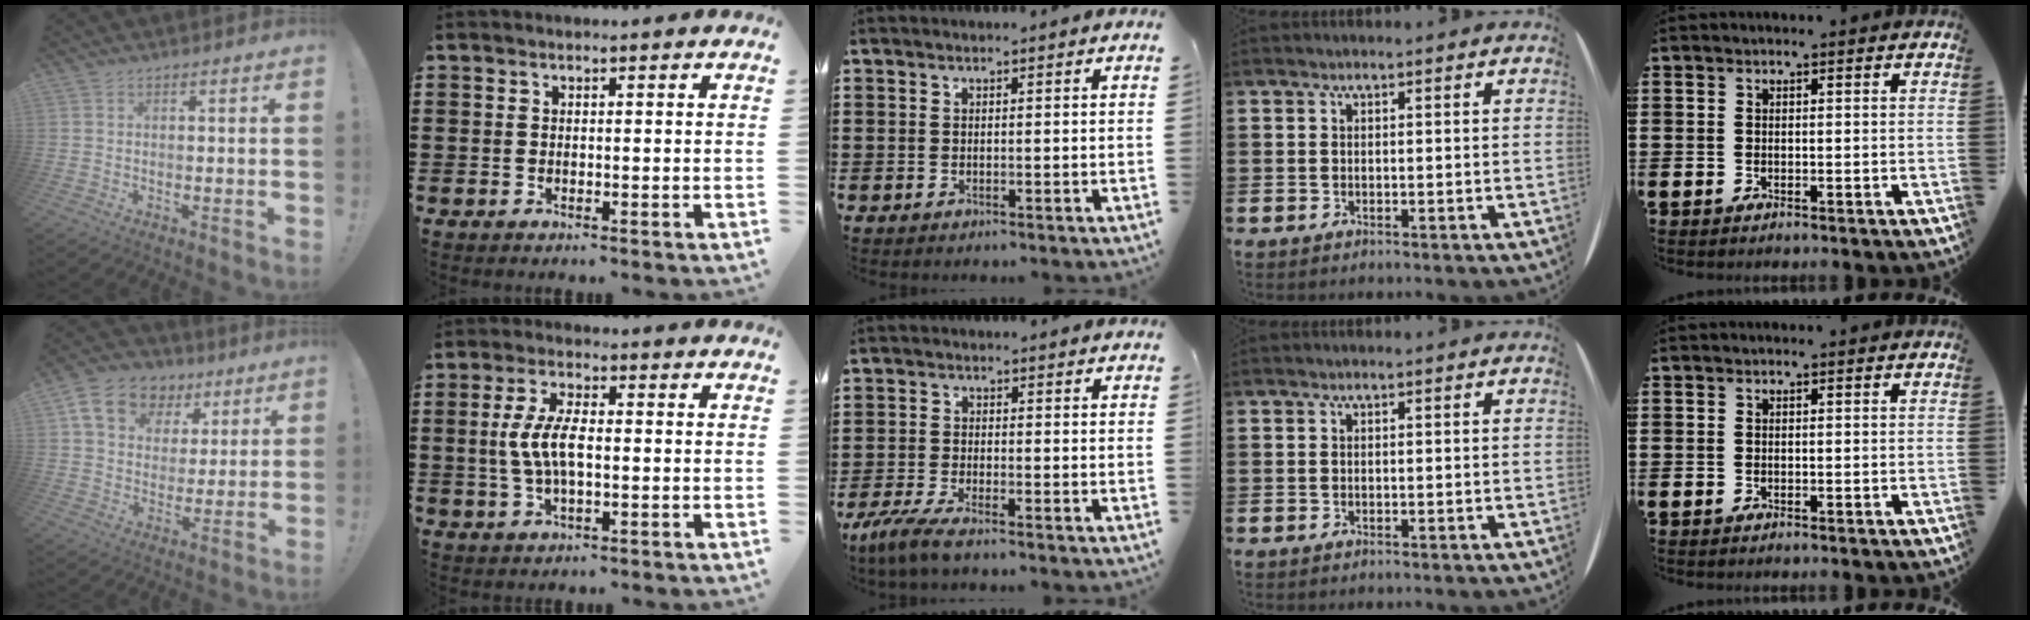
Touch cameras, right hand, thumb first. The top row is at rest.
{"thumb": {"total": 14.2, "force": [7.4, 10.5, 6.1], "torque": [-0.088, -0.035, 0.141]}, "index": {"total": 6.4, "force": [-0.2, 2.5, 5.9], "torque": [-0.135, -0.003, -0.013]}, "middle": {"total": 4.3, "force": [-3.6, 0.5, 2.3], "torque": [-0.067, -0.013, -0.077]}}